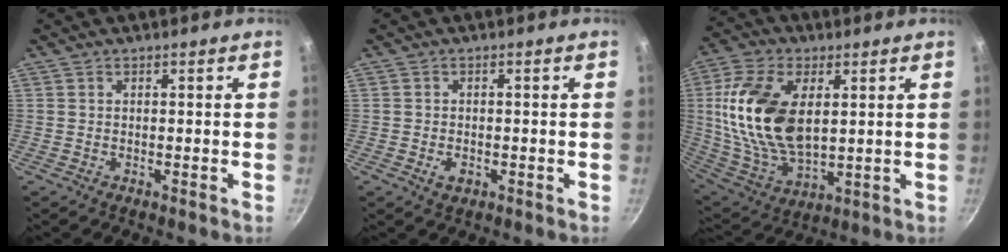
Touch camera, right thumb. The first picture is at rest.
{"total": 2.4, "force": [-0.9, 1.7, 1.5], "torque": [-0.023, 0.004, -0.014]}
{"total": 20.3, "force": [3.8, 11.6, 16.2], "torque": [-0.309, -0.015, 0.081]}